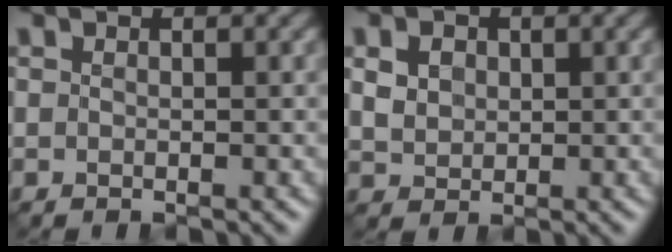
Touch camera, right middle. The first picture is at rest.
{"total": 2.9, "force": [0.7, 2.4, 1.5], "torque": [-0.041, 0.003, 0.013]}